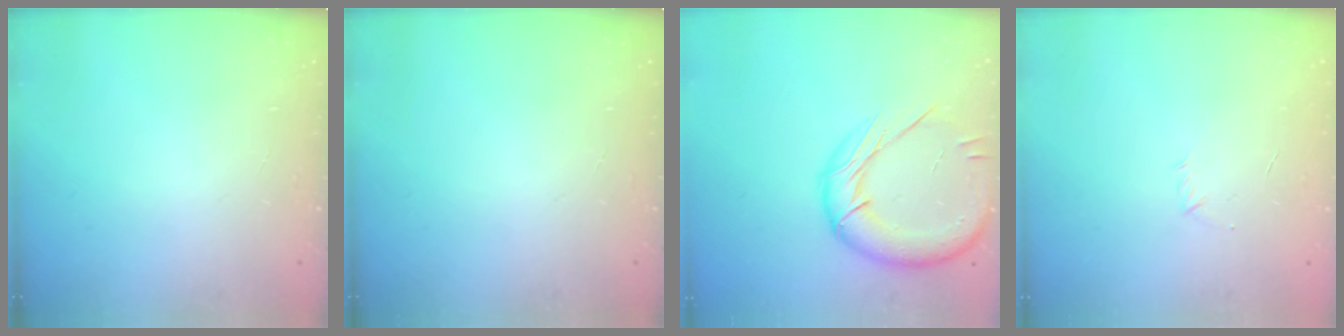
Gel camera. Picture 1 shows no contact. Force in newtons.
{"total": 0.0}
{"total": 18.0, "press": 17.9, "slide": 2.2}
{"total": 2.9, "press": 2.8, "slide": 0.7}